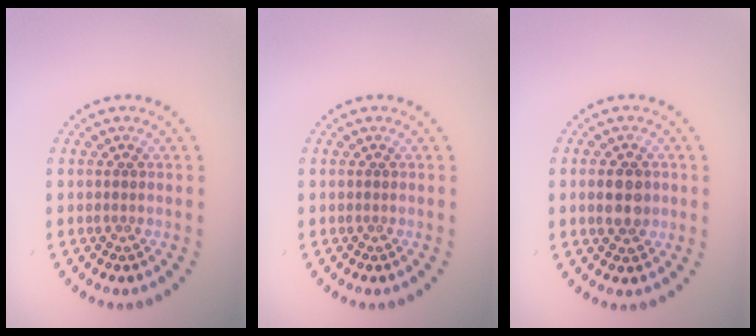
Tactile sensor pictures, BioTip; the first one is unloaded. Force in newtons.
{"total": 0.0}
{"total": 2.7, "press": 2.7, "slide": 0.3}